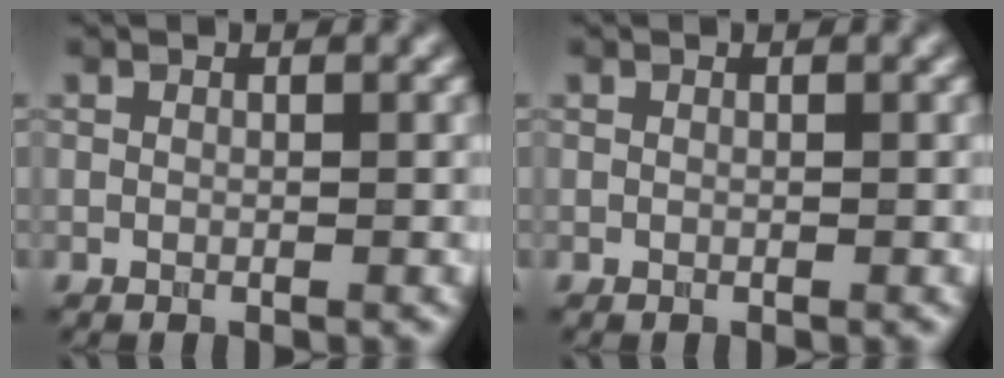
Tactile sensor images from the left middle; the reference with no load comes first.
{"total": 0.0}